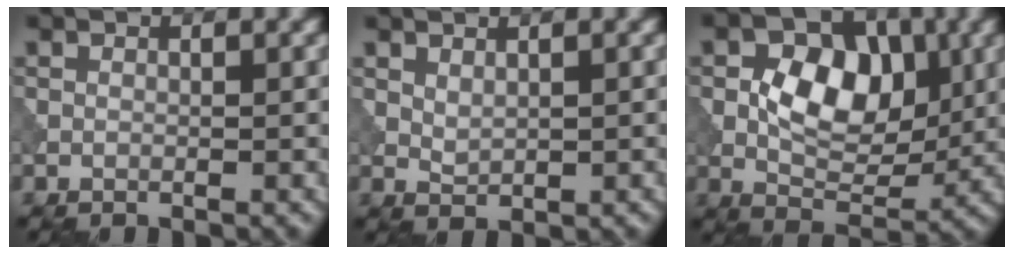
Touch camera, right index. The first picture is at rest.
{"total": 1.3, "force": [0.7, 0.6, 0.9], "torque": [-0.021, -0.005, 0.019]}
{"total": 7.2, "force": [0.5, 4.8, 5.4], "torque": [-0.080, -0.004, 0.004]}